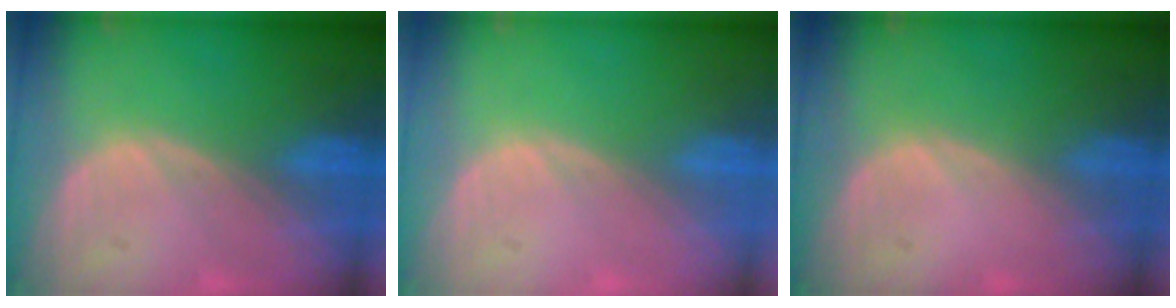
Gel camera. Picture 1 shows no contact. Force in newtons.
{"total": 0.0}
{"total": 0.0}